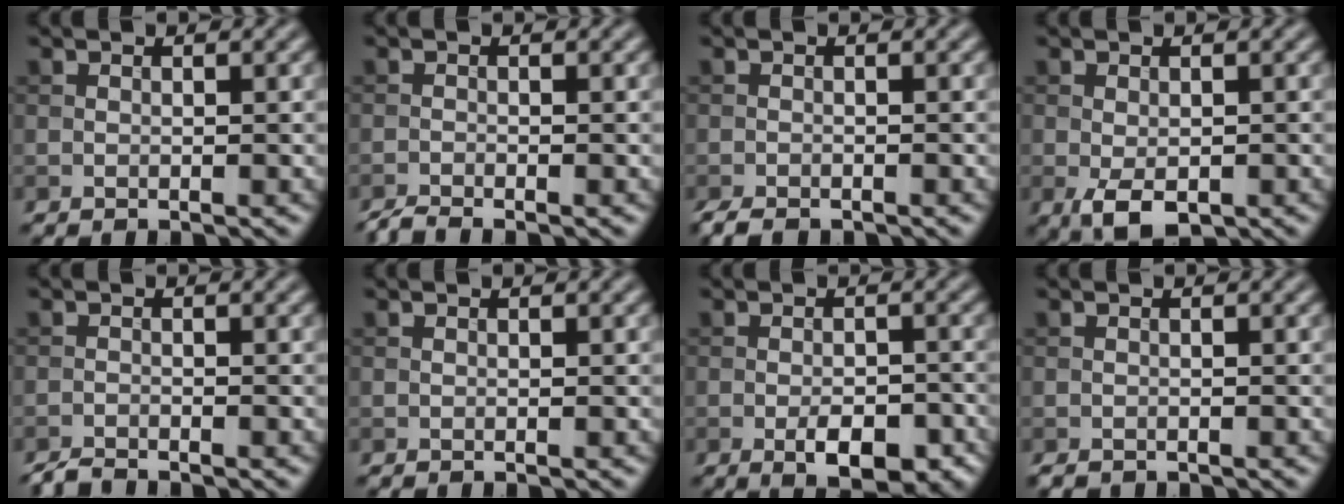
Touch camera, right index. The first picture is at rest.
{"total": 1.8, "force": [-1.6, 0.1, 0.9], "torque": [-0.018, -0.004, -0.036]}
{"total": 2.2, "force": [-1.9, 0.7, 1.0], "torque": [-0.019, -0.005, -0.035]}
{"total": 3.6, "force": [-1.4, 1.9, 2.7], "torque": [-0.054, -0.011, -0.022]}
{"total": 1.4, "force": [-1.4, 0.0, 0.3], "torque": [-0.007, -0.002, -0.032]}
{"total": 0.0}
{"total": 4.9, "force": [-2.2, 2.2, 3.8], "torque": [-0.059, -0.004, -0.032]}
{"total": 0.7, "force": [-0.7, 0.3, 0.2], "torque": [-0.003, -0.003, -0.011]}